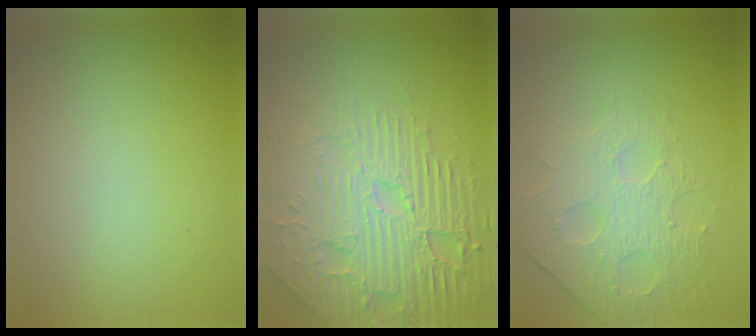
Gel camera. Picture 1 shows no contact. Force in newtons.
{"total": 7.4, "press": 6.0, "slide": 4.4}
{"total": 4.3, "press": 3.5, "slide": 2.5}